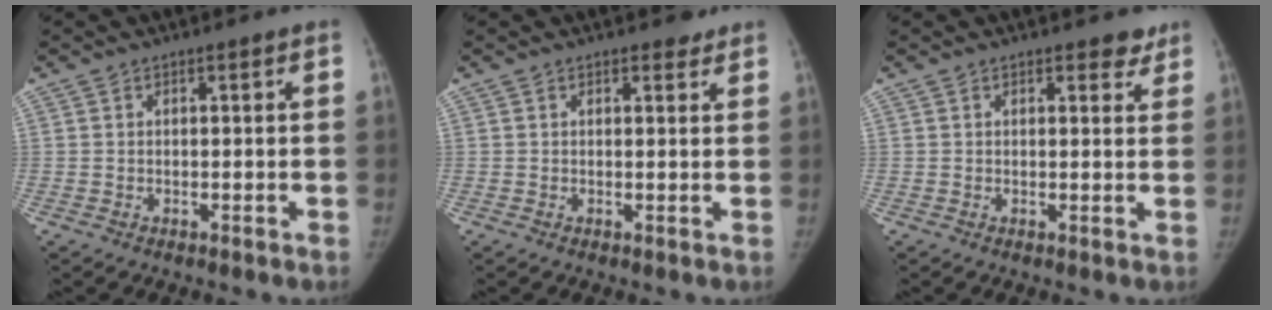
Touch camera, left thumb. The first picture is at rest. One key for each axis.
{"total": 1.8, "fx": 1.5, "fy": 0.9, "fz": 0.2, "tx": 0.009, "ty": -0.011, "tz": 0.014}
{"total": 2.6, "fx": 2.0, "fy": 1.4, "fz": 0.7, "tx": 0.017, "ty": -0.011, "tz": 0.017}